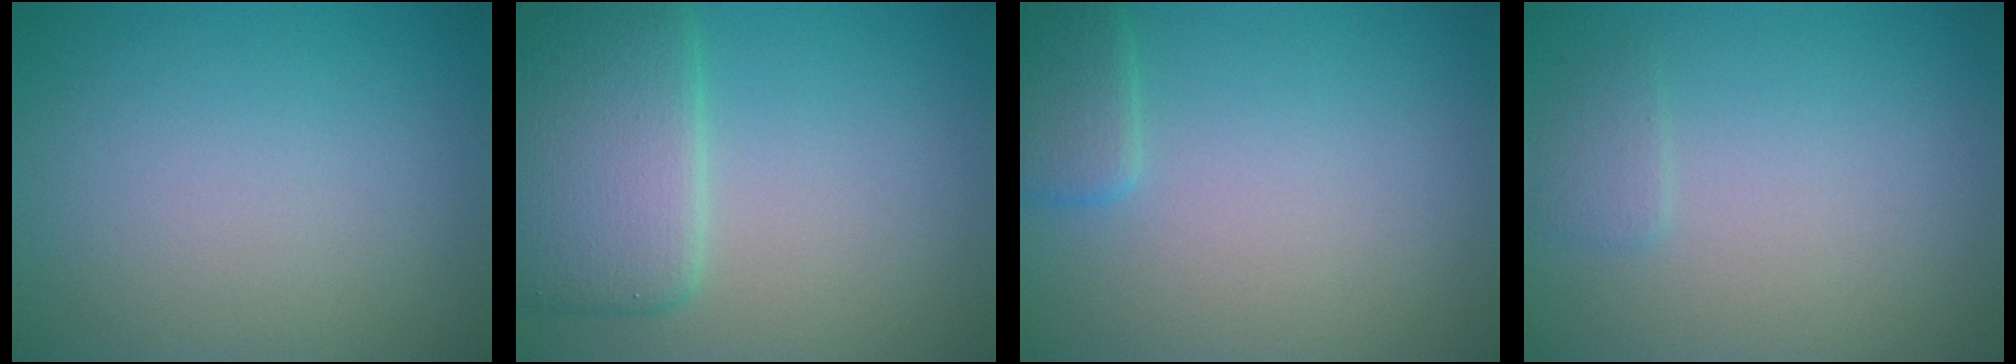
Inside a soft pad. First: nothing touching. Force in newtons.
{"total": 6.4, "press": 6.4, "slide": 0.3}
{"total": 2.0, "press": 2.0, "slide": 0.1}
{"total": 1.0, "press": 1.0, "slide": 0.1}